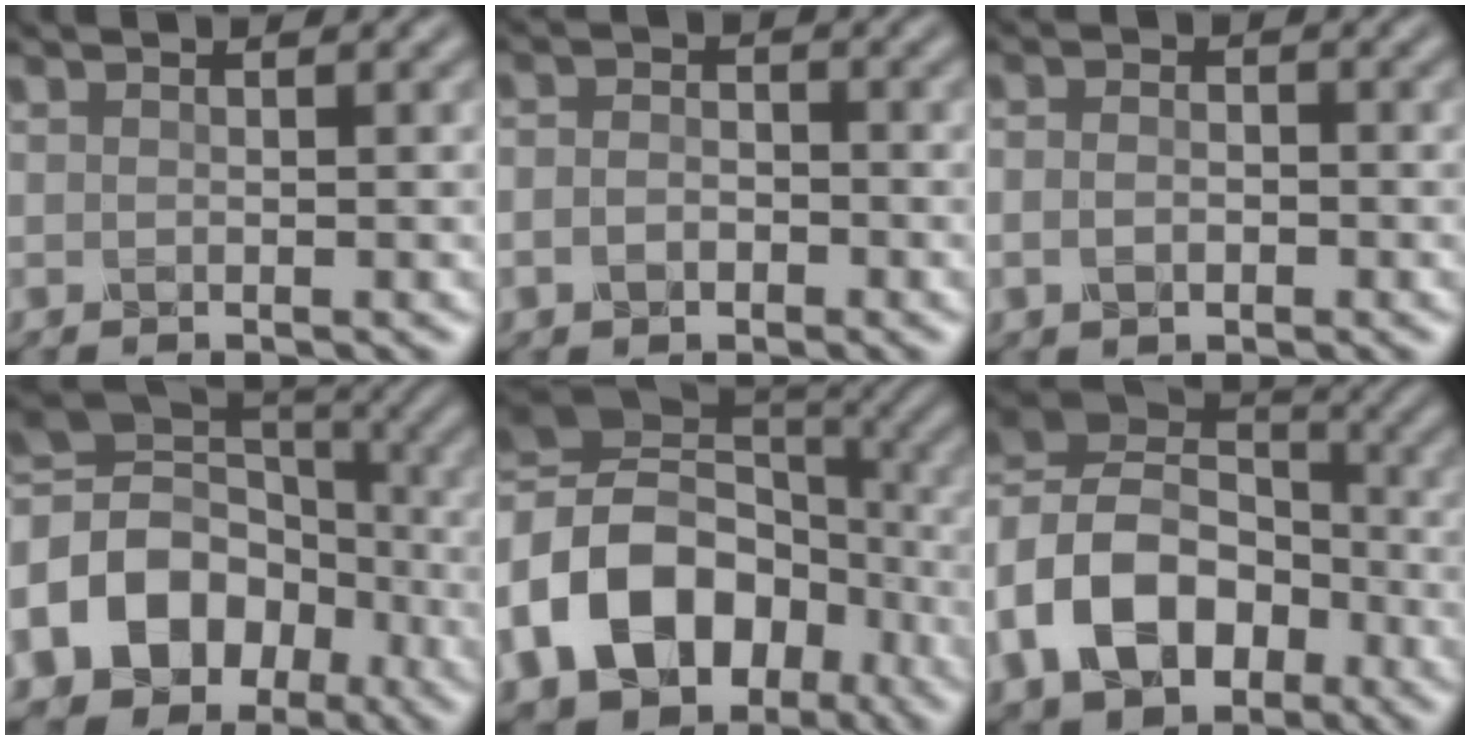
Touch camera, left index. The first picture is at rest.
{"total": 2.1, "force": [-0.9, 1.6, 1.1], "torque": [-0.021, 0.004, -0.023]}
{"total": 1.9, "force": [-0.5, 1.3, 1.2], "torque": [-0.017, 0.002, -0.018]}
{"total": 14.2, "force": [-4.4, 11.8, 6.5], "torque": [-0.151, 0.007, -0.096]}
{"total": 16.9, "force": [-4.5, 12.8, 10.0], "torque": [-0.209, -0.011, -0.085]}
{"total": 11.1, "force": [-3.4, 8.3, 6.6], "torque": [-0.138, 0.005, -0.074]}